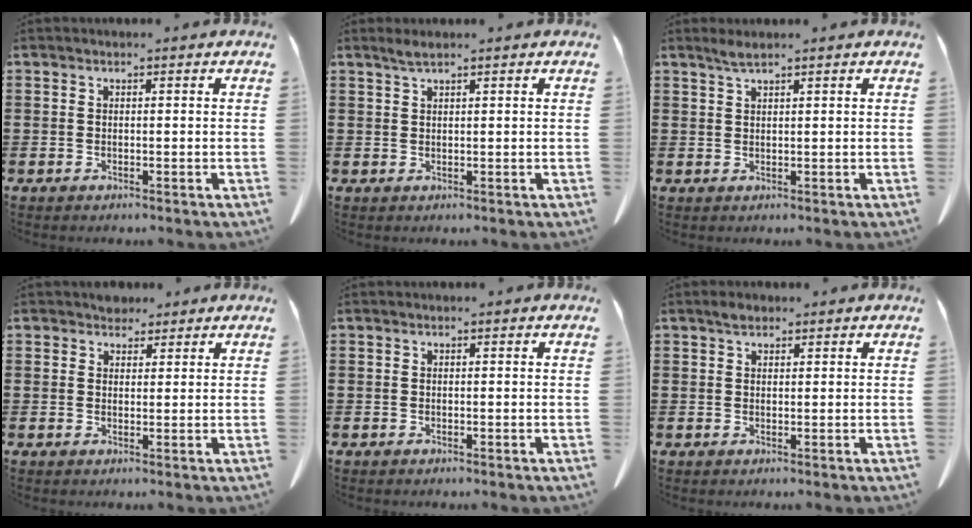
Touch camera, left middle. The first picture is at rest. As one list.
[{"total": 1.5, "force": [1.1, 0.1, 1.0], "torque": [-0.022, 0.001, 0.019]}, {"total": 1.6, "force": [1.2, 0.1, 1.0], "torque": [-0.021, 0.001, 0.022]}, {"total": 2.4, "force": [2.0, 1.2, 0.3], "torque": [-0.003, 0.005, 0.037]}, {"total": 0.0}, {"total": 1.4, "force": [1.0, 0.7, 0.7], "torque": [-0.008, 0.001, 0.017]}]